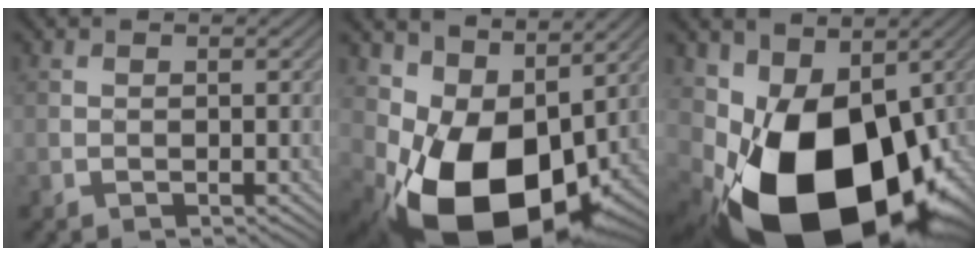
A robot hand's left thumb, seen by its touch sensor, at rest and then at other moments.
{"total": 13.7, "force": [-0.6, 9.2, 10.2], "torque": [-0.177, -0.040, 0.001]}
{"total": 18.2, "force": [-4.6, 11.6, 13.3], "torque": [-0.252, -0.049, -0.052]}